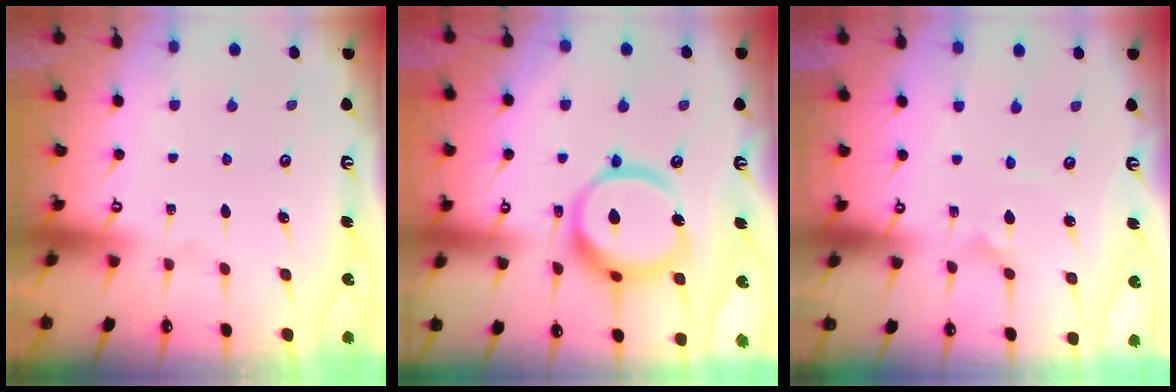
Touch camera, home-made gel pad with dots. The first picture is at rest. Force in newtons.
{"total": 15.4, "press": 15.4, "slide": 1.5}
{"total": 2.4, "press": 2.4, "slide": 0.2}